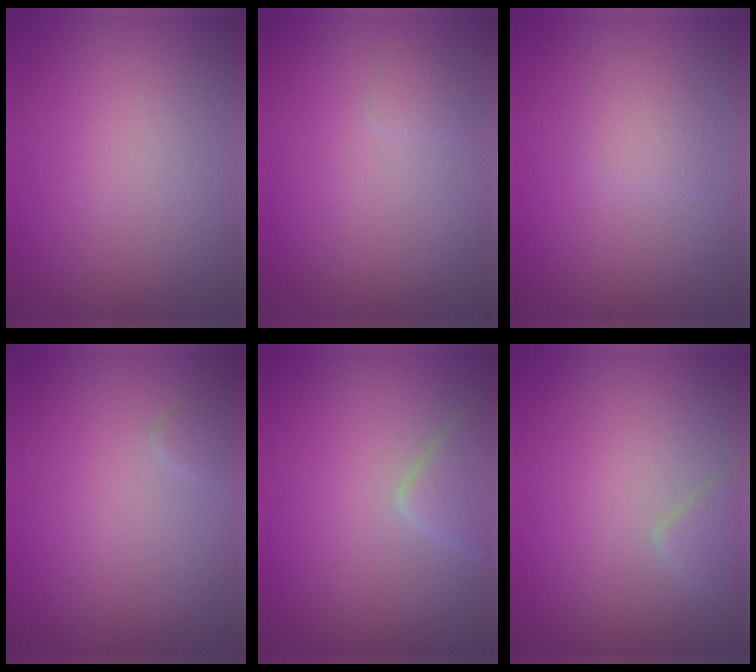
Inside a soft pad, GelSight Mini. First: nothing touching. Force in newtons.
{"total": 0.8, "press": 0.8, "slide": 0.0}
{"total": 1.4, "press": 1.4, "slide": 0.0}
{"total": 1.2, "press": 1.2, "slide": 0.1}
{"total": 2.7, "press": 2.7, "slide": 0.1}
{"total": 1.7, "press": 1.7, "slide": 0.1}